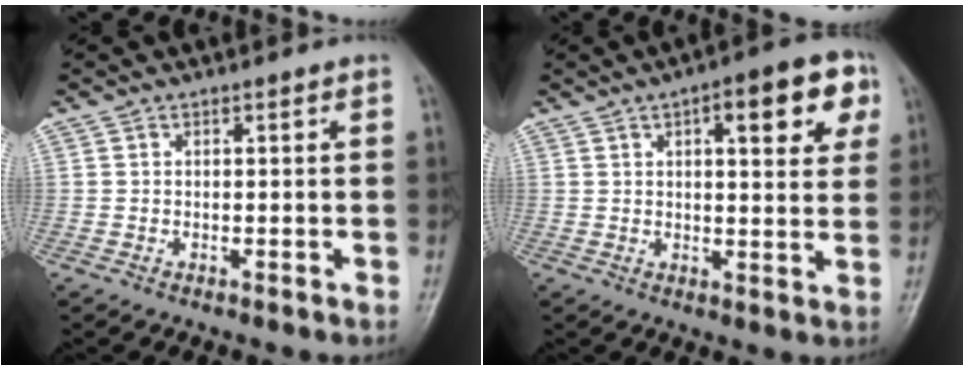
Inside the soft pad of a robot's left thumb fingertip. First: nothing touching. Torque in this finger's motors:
{"motor_torque": [0.24, 0.18, 0.27, 0.05, 0.15]}